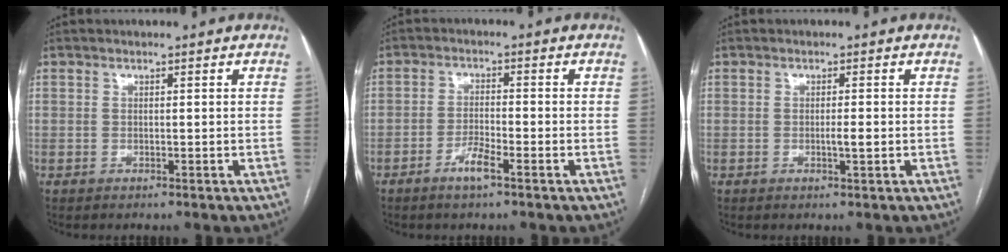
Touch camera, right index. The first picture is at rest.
{"total": 3.4, "force": [-2.2, 0.2, 2.5], "torque": [-0.050, 0.000, -0.047]}
{"total": 1.6, "force": [-0.3, 0.1, 1.6], "torque": [-0.030, -0.002, -0.006]}